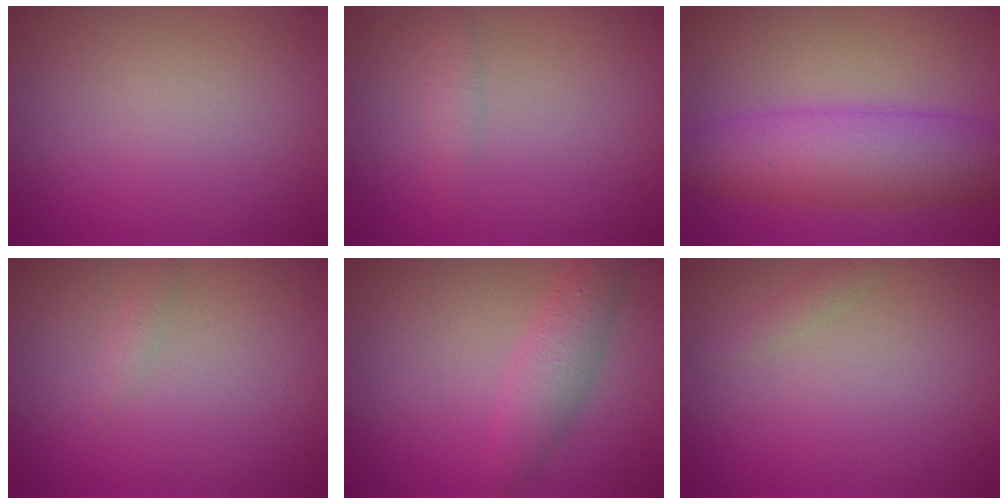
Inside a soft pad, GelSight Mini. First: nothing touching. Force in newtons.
{"total": 1.3, "press": 1.3, "slide": 0.0}
{"total": 7.4, "press": 7.4, "slide": 0.1}
{"total": 0.7, "press": 0.7, "slide": 0.0}
{"total": 3.0, "press": 3.0, "slide": 0.1}
{"total": 0.9, "press": 0.9, "slide": 0.0}